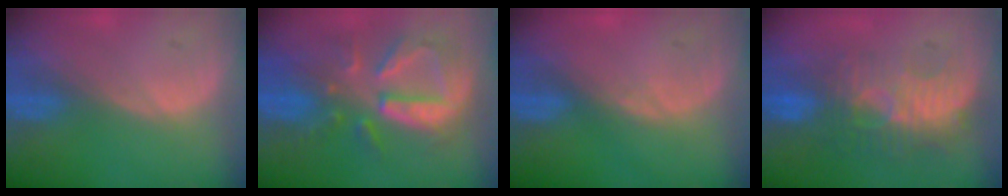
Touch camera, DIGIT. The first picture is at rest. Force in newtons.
{"total": 10.3, "press": 9.2, "slide": 4.6}
{"total": 0.5, "press": 0.5, "slide": 0.1}
{"total": 9.1, "press": 8.7, "slide": 2.6}